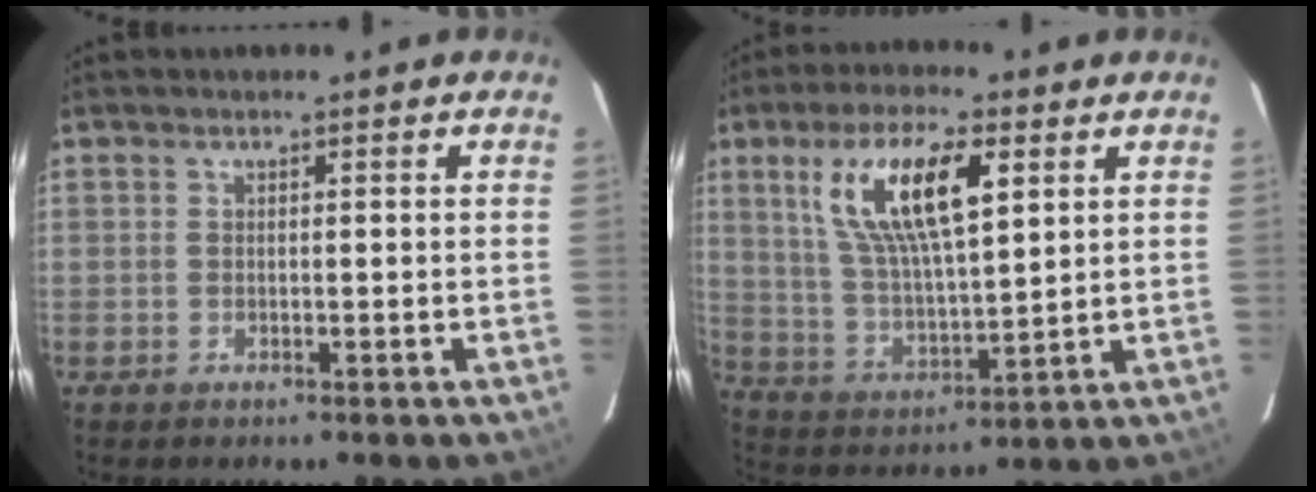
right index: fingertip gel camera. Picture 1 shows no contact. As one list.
[{"total": 15.4, "force": [6.4, 5.1, 13.1], "torque": [-0.247, 0.011, 0.127]}]